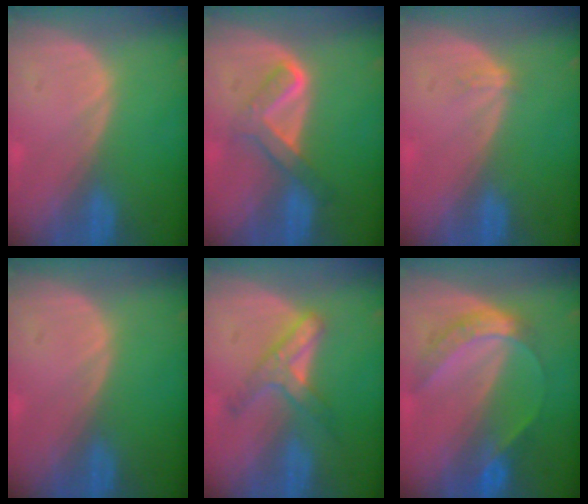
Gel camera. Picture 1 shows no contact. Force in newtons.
{"total": 5.1, "press": 5.1, "slide": 0.8}
{"total": 1.2, "press": 0.8, "slide": 0.8}
{"total": 0.0}
{"total": 5.2, "press": 5.2, "slide": 0.9}
{"total": 6.8, "press": 5.6, "slide": 3.9}